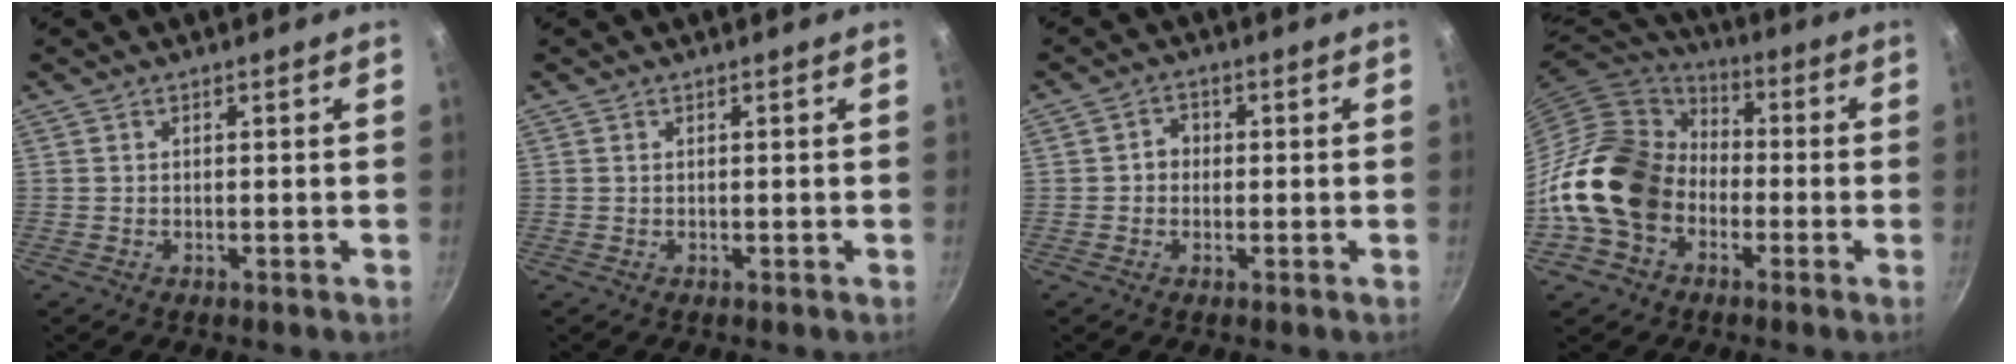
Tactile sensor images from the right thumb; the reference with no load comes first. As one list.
[{"total": 0.0}, {"total": 2.8, "force": [-0.2, 2.5, 1.2], "torque": [-0.001, 0.010, -0.007]}, {"total": 18.3, "force": [-3.7, 14.6, 10.5], "torque": [-0.160, 0.047, -0.075]}]